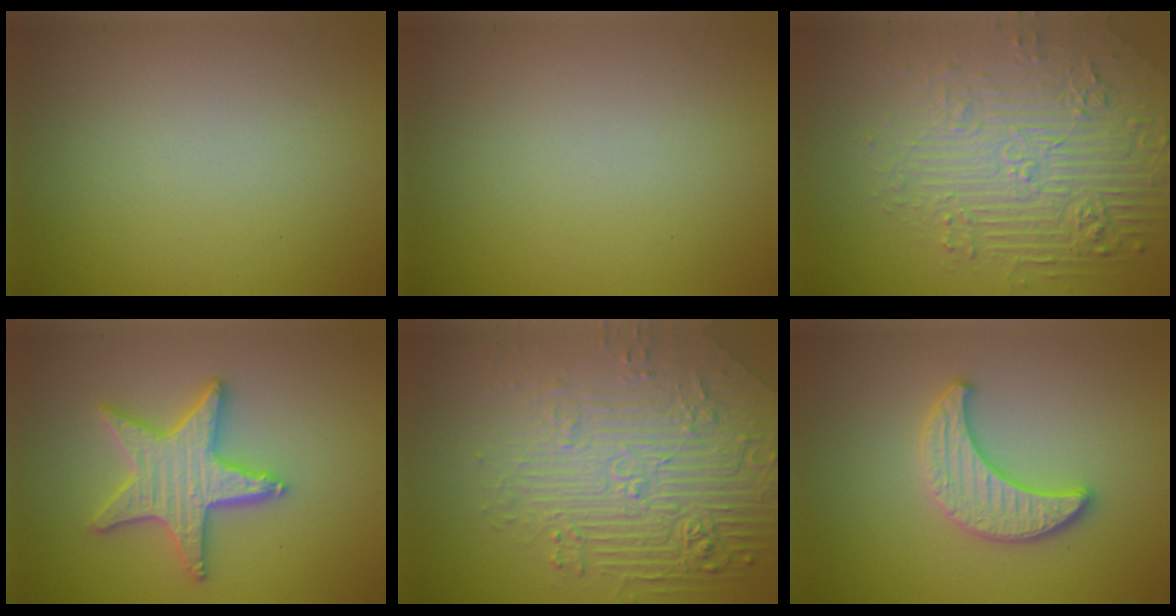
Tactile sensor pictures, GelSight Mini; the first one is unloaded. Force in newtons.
{"total": 0.0}
{"total": 7.7, "press": 5.7, "slide": 5.2}
{"total": 4.9, "press": 4.9, "slide": 0.9}
{"total": 8.9, "press": 6.1, "slide": 6.5}
{"total": 3.3, "press": 3.2, "slide": 0.7}